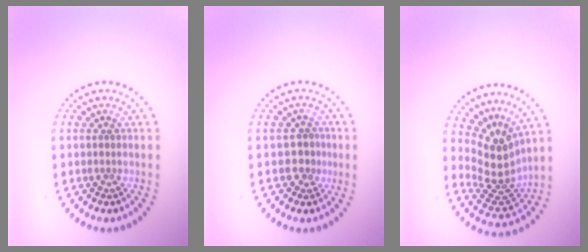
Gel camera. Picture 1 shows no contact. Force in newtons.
{"total": 1.7, "press": 1.5, "slide": 0.9}
{"total": 4.1, "press": 2.9, "slide": 2.9}